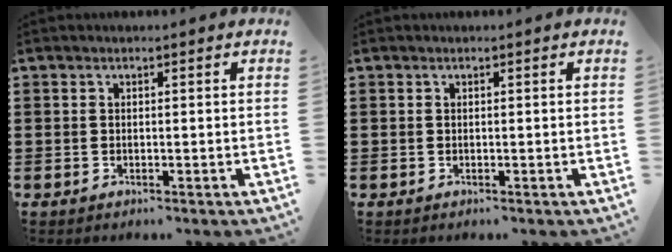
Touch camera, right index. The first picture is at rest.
{"total": 0.0}